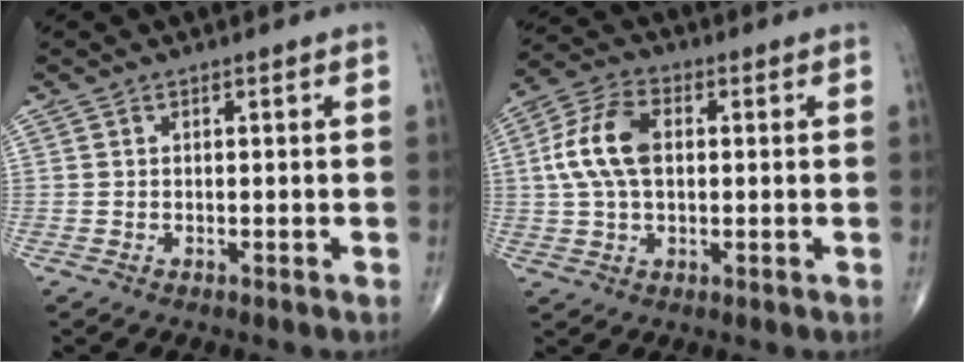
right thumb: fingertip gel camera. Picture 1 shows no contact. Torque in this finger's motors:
{"motor_torque": [0.36, 0.37, 0.86, 0.01, 0.13]}